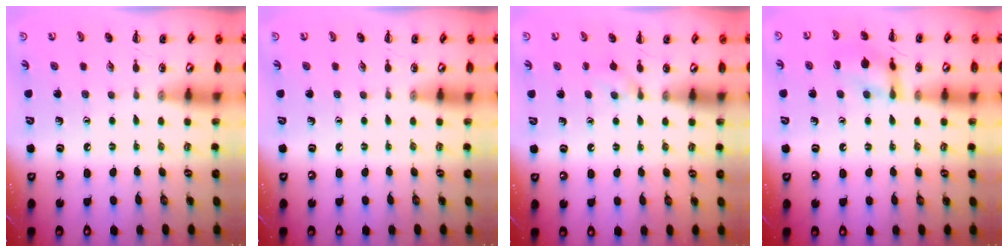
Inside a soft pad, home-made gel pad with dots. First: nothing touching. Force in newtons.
{"total": 0.0}
{"total": 3.5, "press": 3.3, "slide": 1.4}
{"total": 13.1, "press": 13.0, "slide": 1.7}